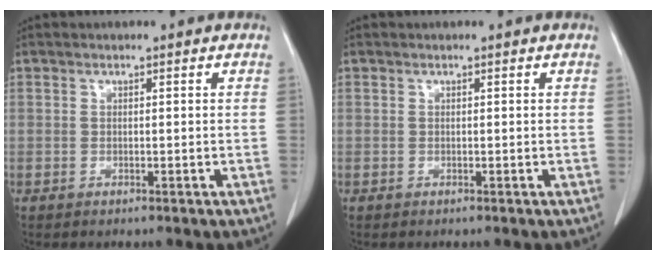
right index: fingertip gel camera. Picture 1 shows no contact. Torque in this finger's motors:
{"motor_torque": [0.00, 0.00, 0.00, 0.00]}